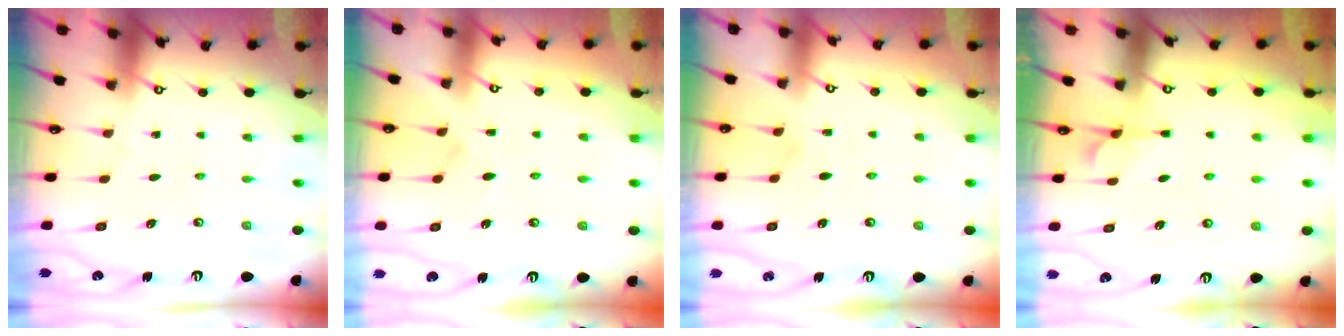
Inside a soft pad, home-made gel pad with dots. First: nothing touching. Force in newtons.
{"total": 1.6, "press": 1.2, "slide": 1.0}
{"total": 2.4, "press": 2.1, "slide": 1.3}
{"total": 3.2, "press": 3.0, "slide": 1.3}